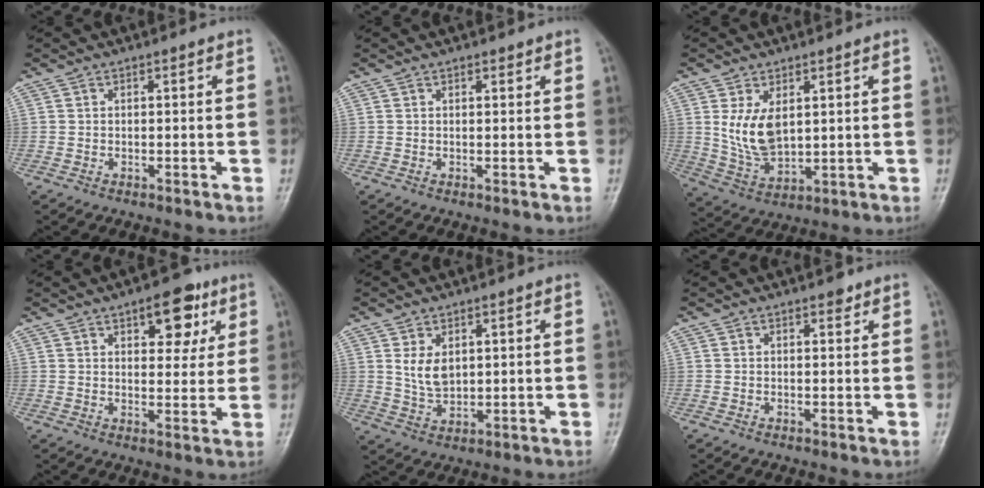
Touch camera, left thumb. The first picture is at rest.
{"total": 1.1, "force": [0.7, 0.6, 0.6], "torque": [-0.004, -0.002, 0.008]}
{"total": 9.0, "force": [2.2, 5.4, 6.8], "torque": [-0.116, -0.020, 0.058]}
{"total": 9.7, "force": [4.8, 5.0, 6.9], "torque": [-0.054, -0.016, 0.061]}
{"total": 5.4, "force": [1.7, 3.5, 3.7], "torque": [-0.052, -0.015, 0.040]}
{"total": 1.6, "force": [1.1, 0.8, 0.9], "torque": [-0.004, -0.003, 0.012]}